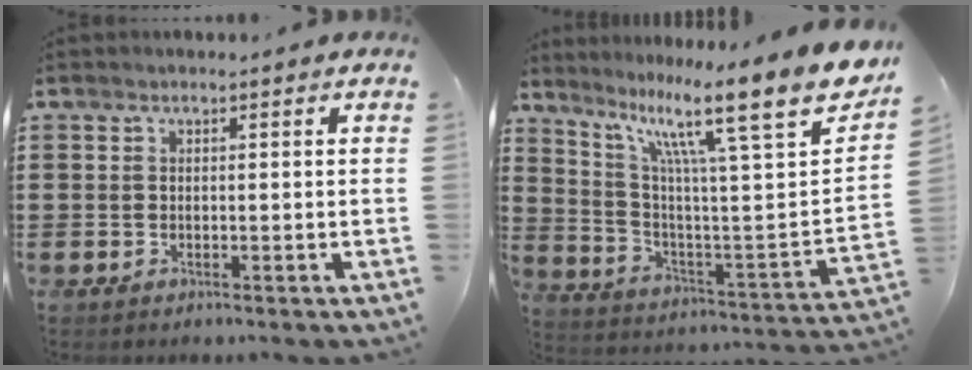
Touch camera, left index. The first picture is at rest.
{"total": 15.6, "force": [10.6, 0.9, 11.4], "torque": [-0.220, -0.076, 0.157]}